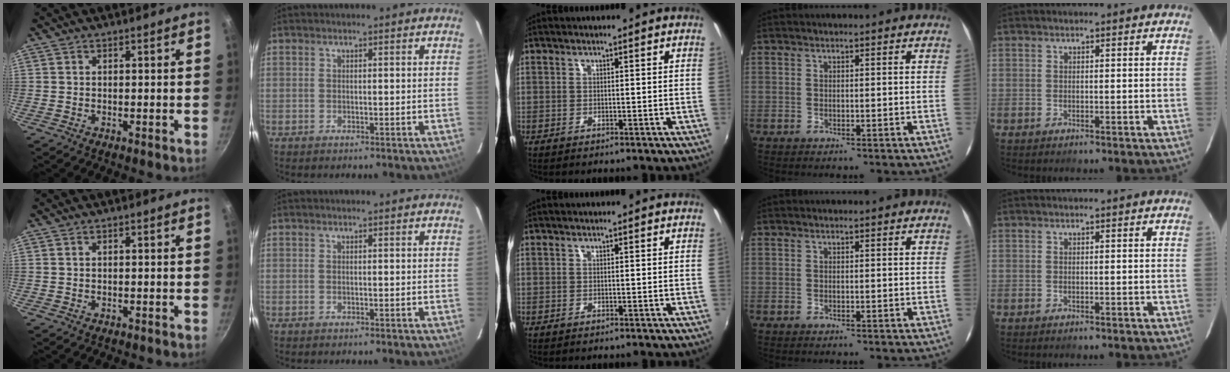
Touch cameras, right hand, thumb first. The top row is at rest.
{}